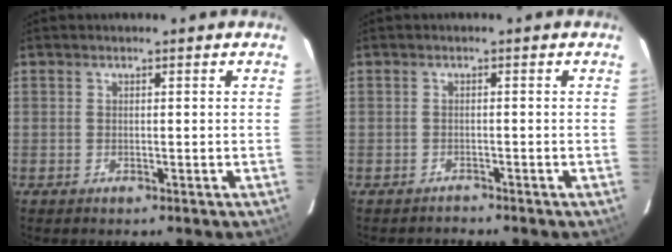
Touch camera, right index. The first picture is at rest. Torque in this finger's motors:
{"motor_torque": [-0.09, -0.03, 0.02, 0.01]}